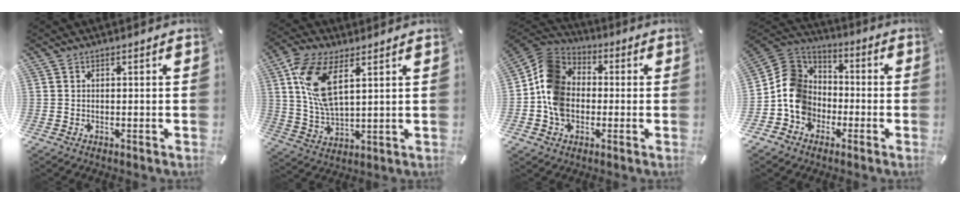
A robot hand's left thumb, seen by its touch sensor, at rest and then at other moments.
{"total": 12.6, "force": [5.6, 5.6, 9.7], "torque": [-0.229, -0.011, 0.098]}
{"total": 11.9, "force": [-2.4, 10.0, 5.9], "torque": [-0.126, 0.036, -0.044]}
{"total": 12.1, "force": [-3.6, 10.9, 4.1], "torque": [-0.097, 0.034, -0.061]}